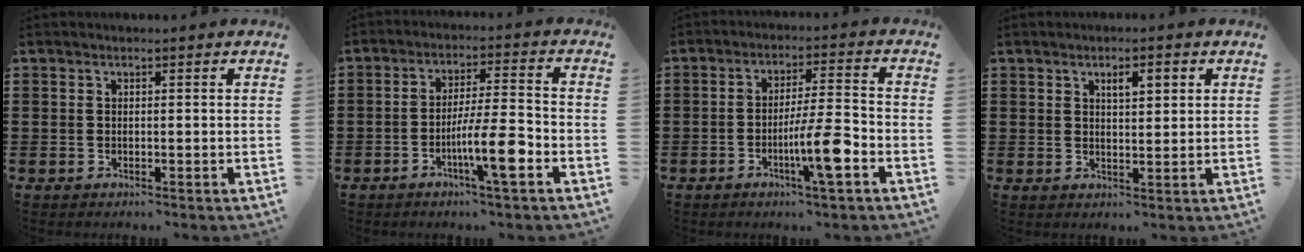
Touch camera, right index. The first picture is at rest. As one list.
[{"total": 8.9, "force": [-3.6, 1.1, 8.0], "torque": [-0.142, -0.002, -0.065]}, {"total": 8.7, "force": [-3.4, 1.1, 7.9], "torque": [-0.140, -0.001, -0.061]}, {"total": 3.1, "force": [1.3, 1.0, 2.7], "torque": [-0.038, 0.002, 0.016]}]